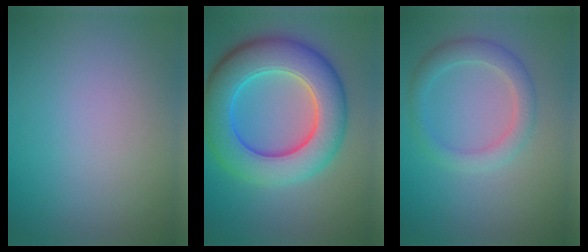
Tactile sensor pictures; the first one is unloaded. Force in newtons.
{"total": 9.7, "press": 9.7, "slide": 0.4}
{"total": 2.8, "press": 2.8, "slide": 0.1}